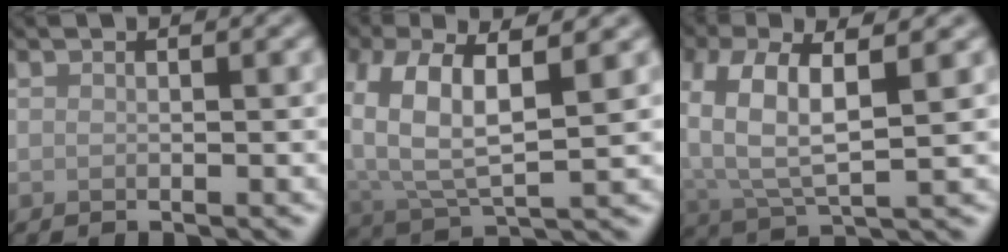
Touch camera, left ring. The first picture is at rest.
{"total": 8.1, "force": [2.1, 3.5, 7.1], "torque": [-0.153, 0.004, 0.033]}
{"total": 7.4, "force": [1.6, 3.0, 6.6], "torque": [-0.141, 0.007, 0.022]}